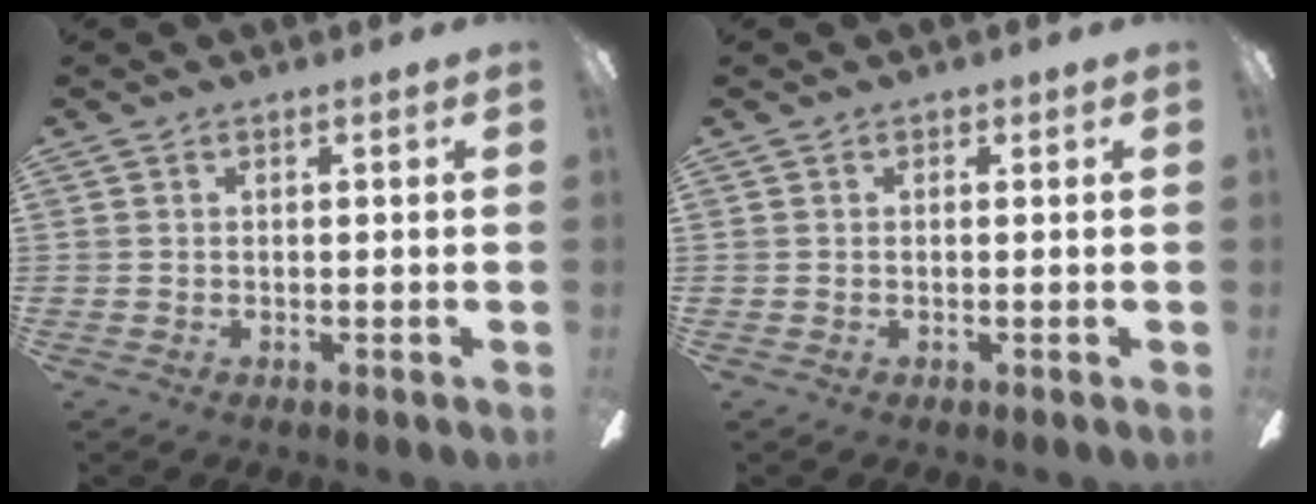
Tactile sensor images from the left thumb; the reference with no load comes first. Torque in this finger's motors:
{"motor_torque": [-0.01, 0.01, -0.18, 0.19, 0.00]}